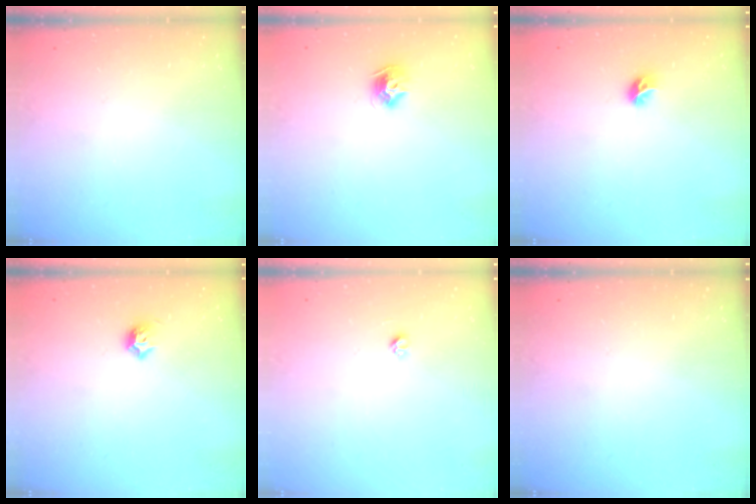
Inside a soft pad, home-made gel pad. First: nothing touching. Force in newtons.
{"total": 8.7, "press": 8.7, "slide": 0.4}
{"total": 5.4, "press": 5.4, "slide": 0.5}
{"total": 4.3, "press": 4.2, "slide": 1.2}
{"total": 3.6, "press": 3.6, "slide": 0.3}
{"total": 0.0}